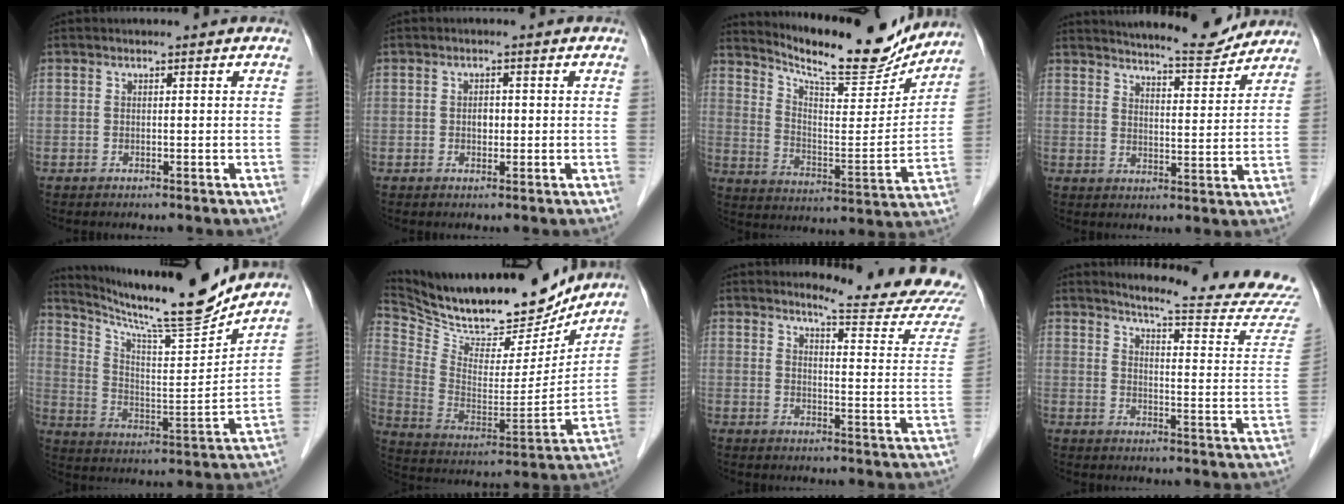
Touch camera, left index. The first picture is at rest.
{"total": 1.5, "force": [-0.1, 1.1, 1.1], "torque": [-0.017, 0.002, 0.000]}
{"total": 17.5, "force": [16.3, 2.3, 6.0], "torque": [-0.109, -0.037, 0.239]}
{"total": 10.6, "force": [10.1, 1.0, 2.8], "torque": [-0.042, -0.006, 0.136]}
{"total": 17.5, "force": [16.1, -0.2, 6.7], "torque": [-0.124, -0.035, 0.257]}
{"total": 22.5, "force": [20.2, 5.9, 8.0], "torque": [-0.157, -0.021, 0.322]}
{"total": 14.7, "force": [14.3, -0.6, 3.5], "torque": [-0.042, -0.099, 0.157]}
{"total": 19.6, "force": [18.9, -0.7, 5.3], "torque": [-0.073, -0.127, 0.216]}